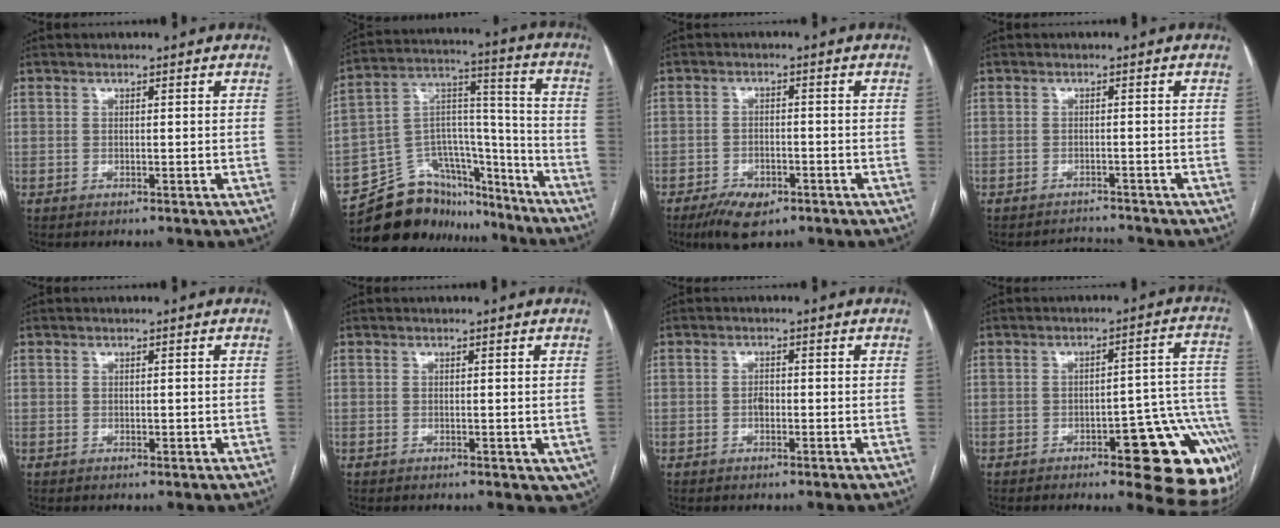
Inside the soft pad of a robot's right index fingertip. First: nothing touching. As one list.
[{"total": 19.8, "force": [-17.0, 8.7, 5.6], "torque": [-0.106, 0.053, -0.266]}, {"total": 5.7, "force": [-3.7, 2.5, 3.6], "torque": [-0.067, -0.007, -0.056]}, {"total": 2.8, "force": [-2.8, 0.1, -0.4], "torque": [0.005, -0.007, -0.038]}, {"total": 0.7, "force": [0.0, 0.5, 0.5], "torque": [-0.007, 0.000, 0.002]}, {"total": 3.2, "force": [-0.4, 1.9, 2.5], "torque": [-0.015, -0.002, -0.004]}, {"total": 1.3, "force": [-0.3, 0.8, 1.0], "torque": [-0.016, 0.004, -0.007]}, {"total": 17.0, "force": [-8.0, 4.6, 14.4], "torque": [-0.068, 0.036, -0.092]}]